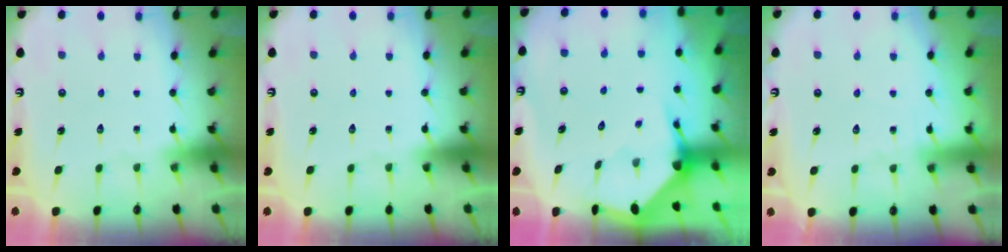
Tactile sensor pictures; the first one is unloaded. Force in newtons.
{"total": 0.0}
{"total": 3.5, "press": 3.4, "slide": 0.5}
{"total": 5.1, "press": 5.1, "slide": 0.6}